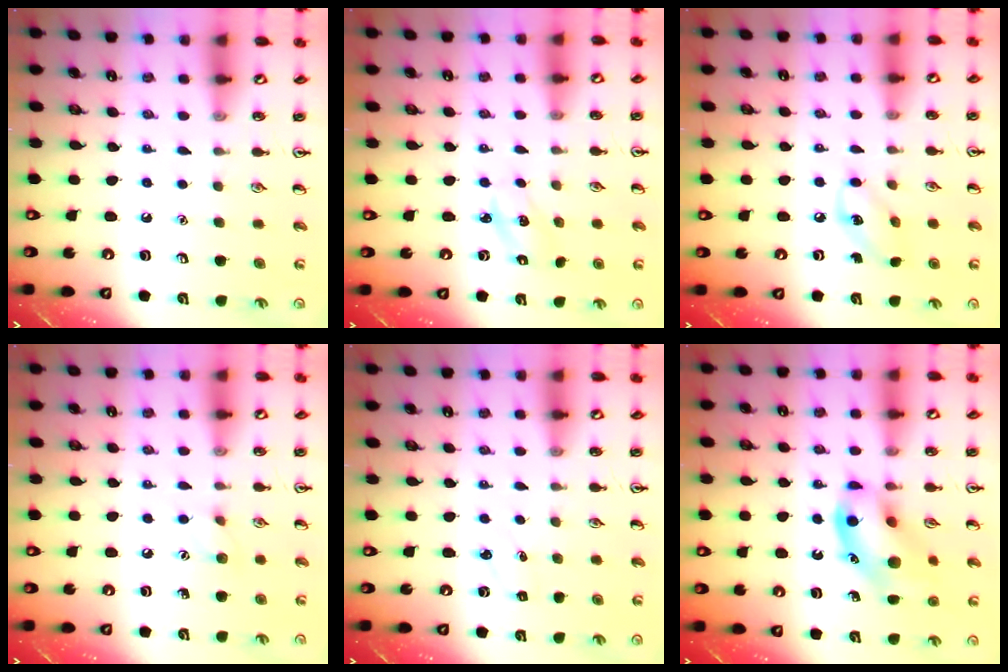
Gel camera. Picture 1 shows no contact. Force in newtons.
{"total": 2.5, "press": 2.4, "slide": 0.5}
{"total": 6.0, "press": 6.0, "slide": 0.6}
{"total": 5.0, "press": 4.8, "slide": 1.4}
{"total": 3.2, "press": 3.0, "slide": 1.0}
{"total": 13.6, "press": 13.5, "slide": 1.5}